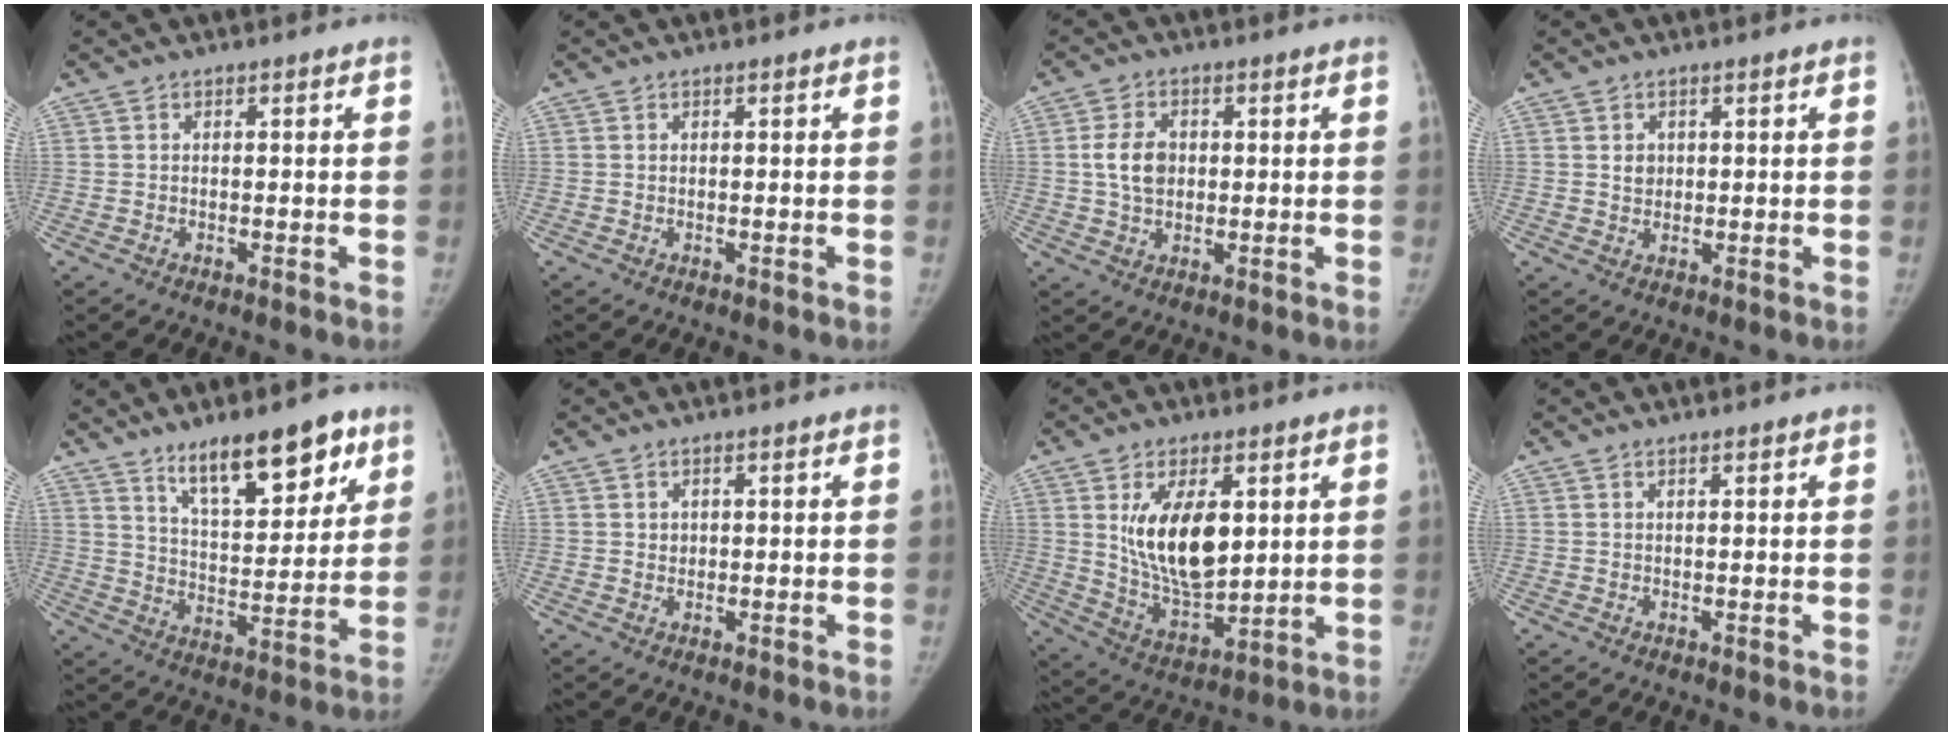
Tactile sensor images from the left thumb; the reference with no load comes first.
{"total": 0.0}
{"total": 6.1, "force": [0.7, 4.3, 4.3], "torque": [-0.072, 0.002, 0.013]}
{"total": 2.1, "force": [0.6, 1.8, 1.0], "torque": [-0.008, -0.005, 0.014]}
{"total": 16.0, "force": [10.2, 5.9, 10.9], "torque": [-0.125, -0.054, 0.170]}
{"total": 0.9, "force": [0.5, 0.7, 0.2], "torque": [0.006, -0.003, 0.008]}
{"total": 14.8, "force": [3.9, 7.5, 12.1], "torque": [-0.188, -0.030, 0.086]}
{"total": 0.7, "force": [0.6, 0.1, 0.4], "torque": [-0.006, -0.003, 0.011]}